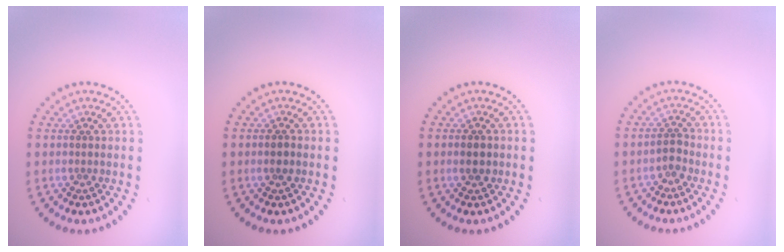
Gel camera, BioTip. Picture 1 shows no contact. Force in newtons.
{"total": 1.0, "press": 1.0, "slide": 0.3}
{"total": 1.9, "press": 1.9, "slide": 0.1}
{"total": 1.3, "press": 1.1, "slide": 0.7}